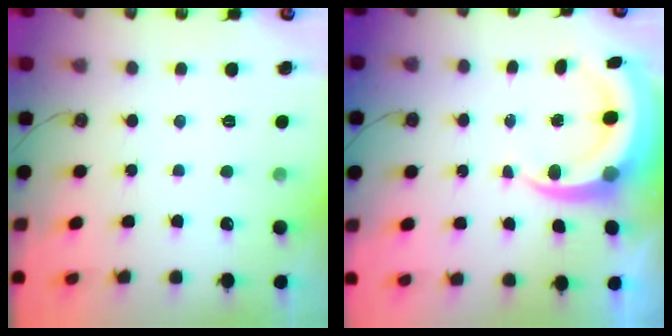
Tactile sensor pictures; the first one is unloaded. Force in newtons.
{"total": 8.1, "press": 7.9, "slide": 1.5}